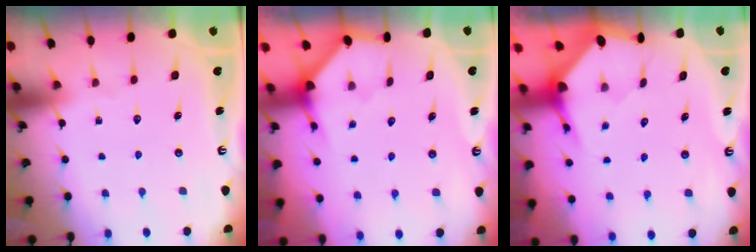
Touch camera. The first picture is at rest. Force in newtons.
{"total": 4.8, "press": 4.7, "slide": 0.3}
{"total": 3.5, "press": 3.5, "slide": 0.5}